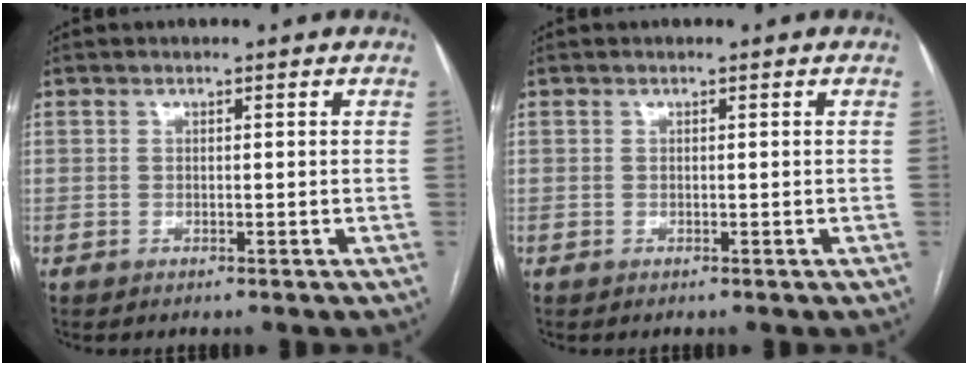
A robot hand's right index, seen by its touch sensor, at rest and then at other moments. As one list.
[{"total": 0.0}]